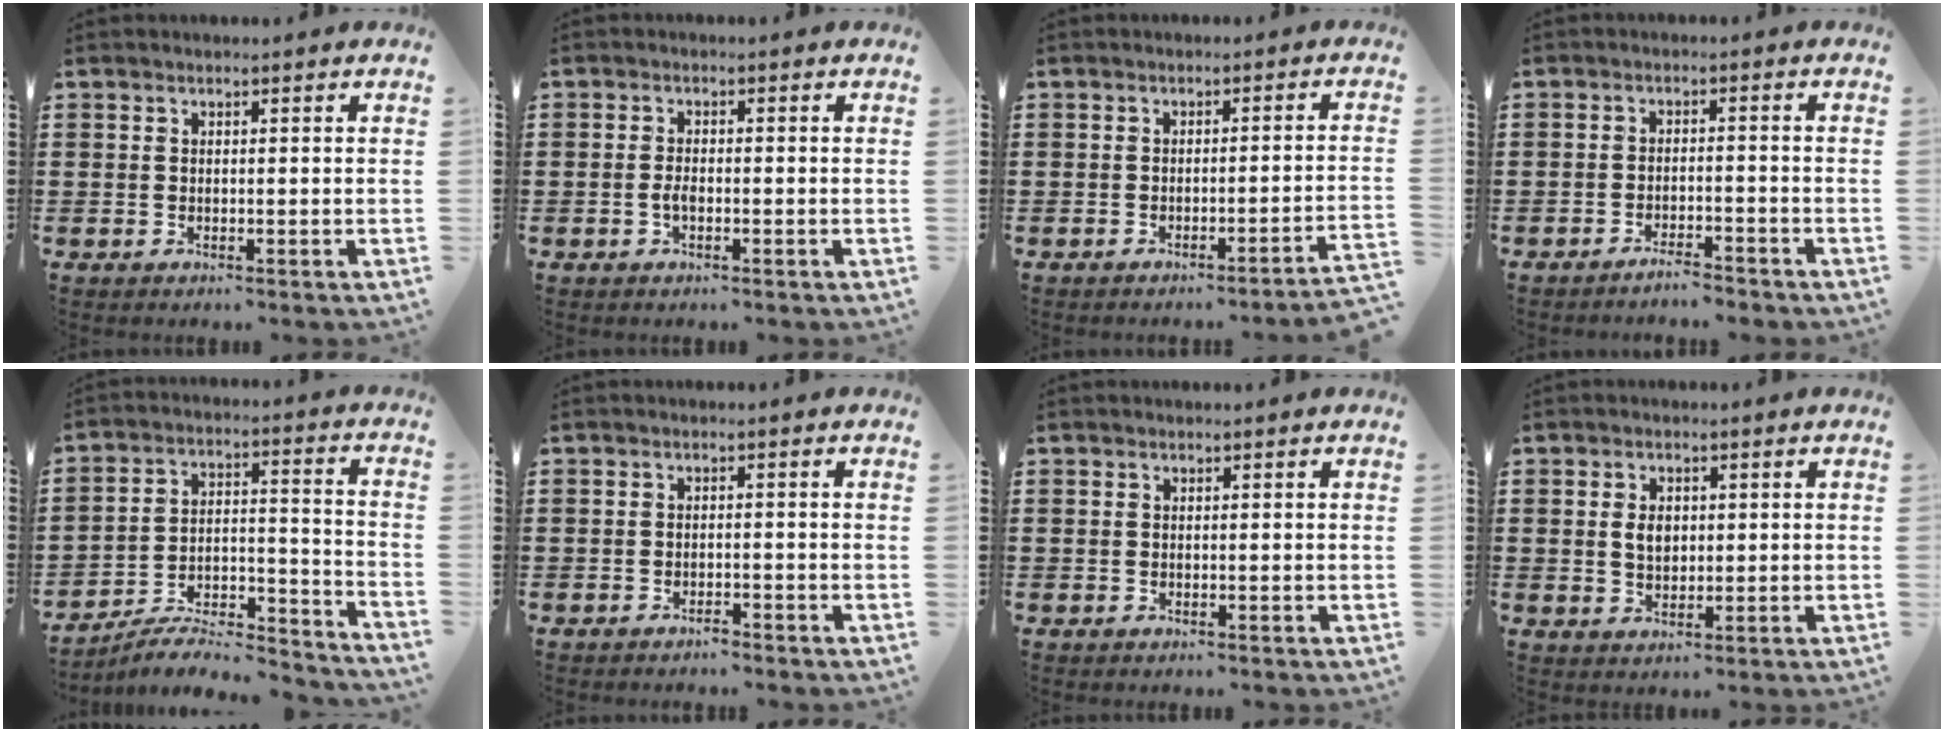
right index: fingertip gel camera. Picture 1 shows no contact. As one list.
[{"total": 1.6, "force": [-0.6, 0.5, 1.3], "torque": [-0.033, -0.004, -0.014]}, {"total": 2.0, "force": [-1.7, -0.5, 1.0], "torque": [-0.017, -0.004, -0.035]}, {"total": 2.5, "force": [-2.4, 0.1, 0.7], "torque": [-0.014, 0.002, -0.049]}, {"total": 6.6, "force": [-5.9, 1.7, 2.4], "torque": [-0.039, 0.005, -0.116]}, {"total": 1.3, "force": [-1.3, 0.2, 0.3], "torque": [-0.011, -0.001, -0.025]}, {"total": 0.0}, {"total": 3.2, "force": [0.4, 2.1, 2.4], "torque": [-0.042, 0.006, 0.004]}]